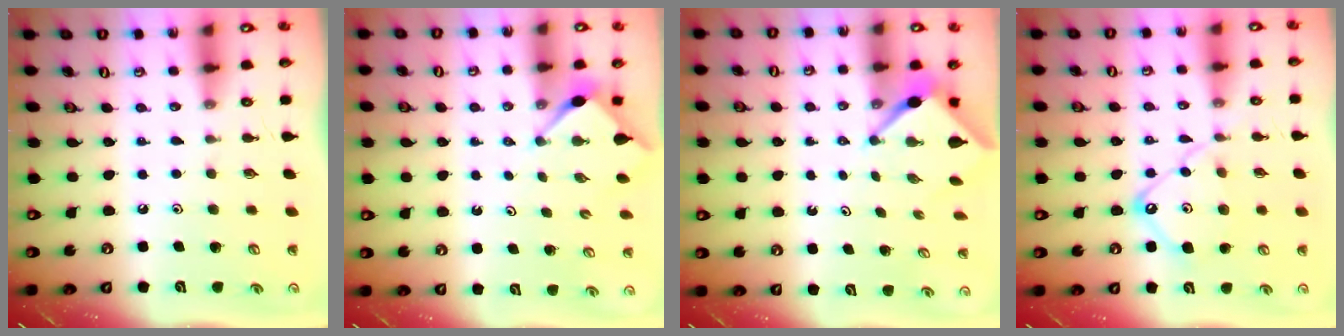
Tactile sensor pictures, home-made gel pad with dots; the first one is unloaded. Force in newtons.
{"total": 2.8, "press": 2.8, "slide": 0.3}
{"total": 3.4, "press": 3.3, "slide": 0.2}
{"total": 11.9, "press": 11.8, "slide": 1.0}